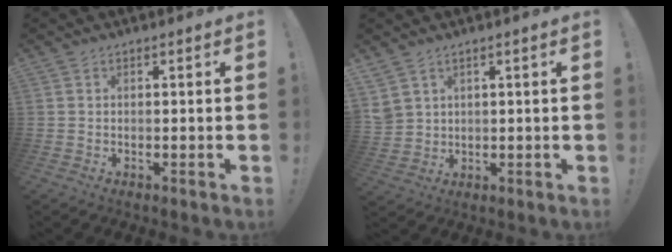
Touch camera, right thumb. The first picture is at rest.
{"total": 4.6, "force": [3.2, 3.0, 1.2], "torque": [-0.026, -0.014, 0.066]}